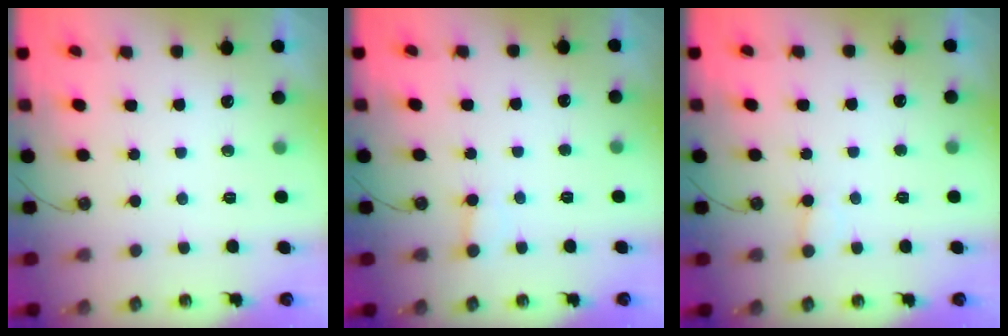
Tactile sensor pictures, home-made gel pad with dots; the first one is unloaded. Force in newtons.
{"total": 3.0, "press": 3.0, "slide": 0.2}
{"total": 3.3, "press": 3.3, "slide": 0.4}